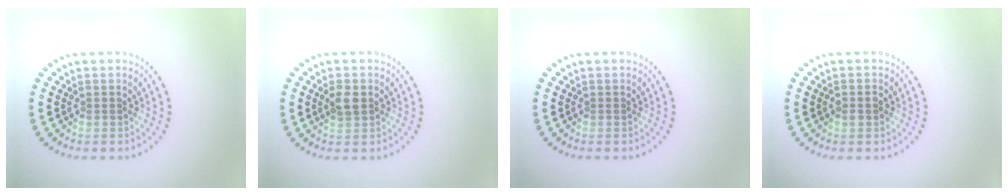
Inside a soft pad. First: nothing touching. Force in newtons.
{"total": 1.7, "press": 1.7, "slide": 0.2}
{"total": 0.0}
{"total": 1.2, "press": 1.2, "slide": 0.1}